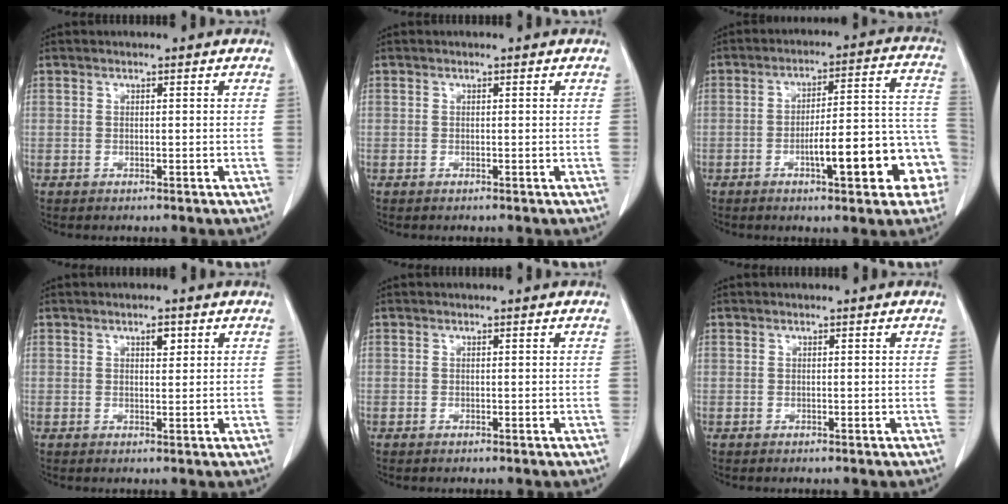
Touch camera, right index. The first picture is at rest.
{"total": 0.0}
{"total": 14.4, "force": [-5.3, 2.9, 13.0], "torque": [-0.147, 0.039, -0.067]}
{"total": 1.7, "force": [0.9, 0.7, 1.3], "torque": [-0.019, -0.002, 0.012]}
{"total": 0.0}
{"total": 0.0}